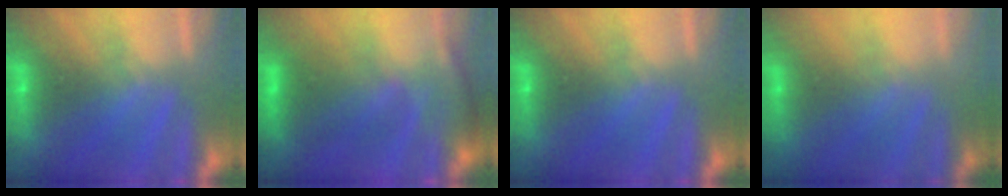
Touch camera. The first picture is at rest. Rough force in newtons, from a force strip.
{"total": 2.7}
{"total": 0.0}
{"total": 2.5}